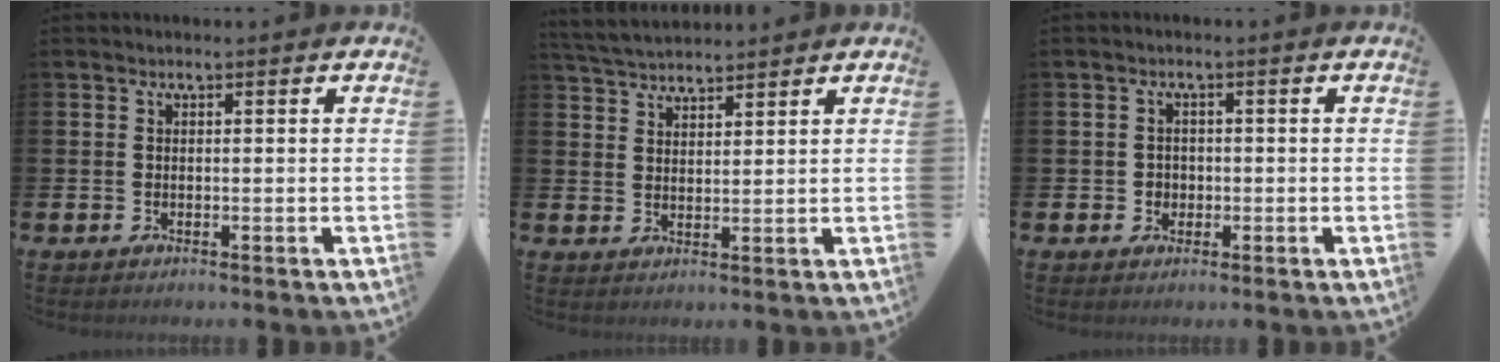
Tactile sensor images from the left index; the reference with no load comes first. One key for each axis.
{"total": 3.9, "fx": 3.9, "fy": 0.6, "fz": 0.4, "tx": -0.027, "ty": -0.013, "tz": 0.072}
{"total": 1.7, "fx": -0.2, "fy": 1.7, "fz": 0.3, "tx": -0.002, "ty": 0.005, "tz": -0.009}